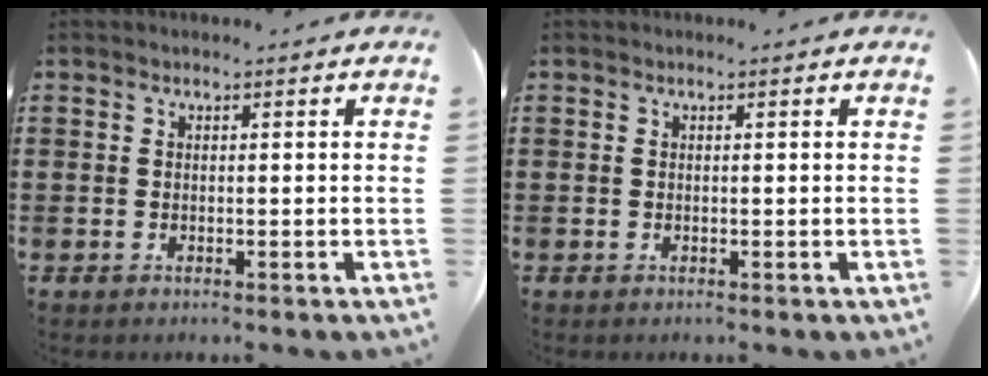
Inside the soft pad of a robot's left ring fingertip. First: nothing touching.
{"total": 0.0}